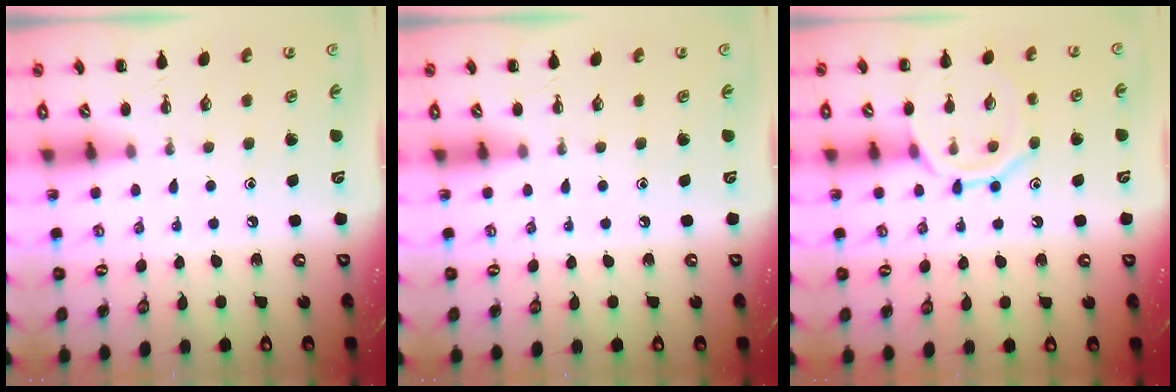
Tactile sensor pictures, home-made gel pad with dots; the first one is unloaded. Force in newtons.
{"total": 0.0}
{"total": 11.4, "press": 11.4, "slide": 0.8}